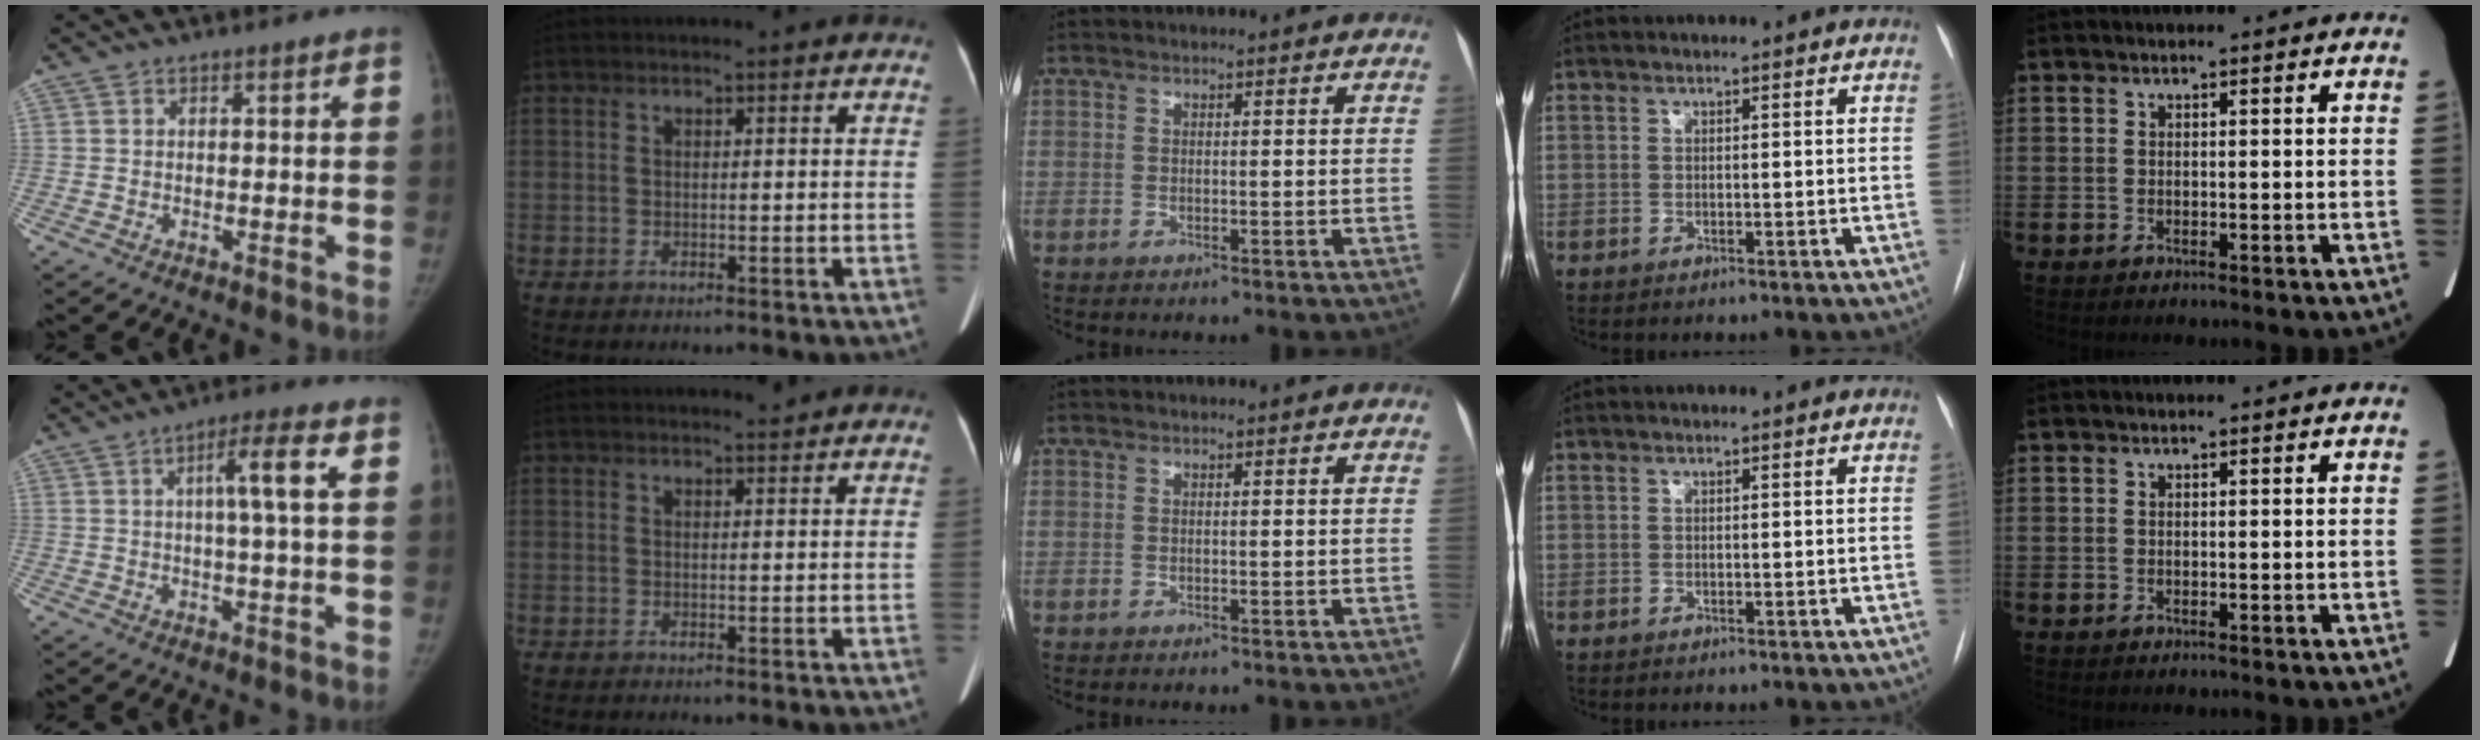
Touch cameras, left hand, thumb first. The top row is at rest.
{"thumb": {"total": 6.8, "force": [1.6, 0.2, 6.6], "torque": [-0.118, 0.006, 0.024]}, "index": {"total": 0.7, "force": [0.7, -0.1, -0.1], "torque": [-0.007, -0.007, 0.011]}}